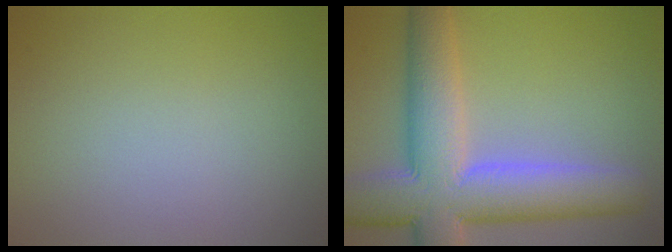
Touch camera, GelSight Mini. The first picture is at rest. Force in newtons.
{"total": 10.9, "press": 10.9, "slide": 0.7}